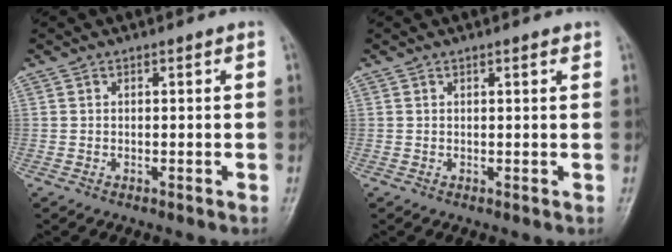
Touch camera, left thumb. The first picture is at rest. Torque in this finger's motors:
{"motor_torque": [-0.30, -0.21, -0.22, 0.04, -0.02]}